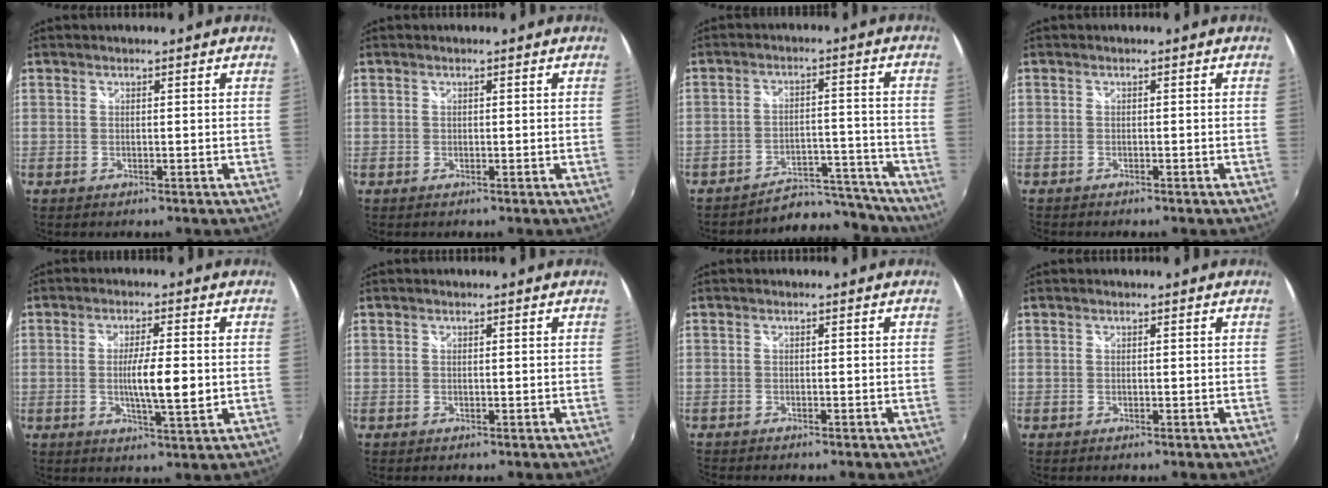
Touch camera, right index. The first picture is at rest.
{"total": 0.0}
{"total": 13.6, "force": [-13.2, 3.3, 1.1], "torque": [-0.009, 0.053, -0.181]}
{"total": 1.2, "force": [-1.2, 0.0, 0.3], "torque": [-0.011, -0.008, -0.020]}
{"total": 7.0, "force": [-0.4, 0.8, 6.9], "torque": [-0.119, -0.006, -0.003]}
{"total": 0.0}
{"total": 1.6, "force": [-1.5, 0.0, 0.4], "torque": [-0.016, -0.010, -0.027]}
{"total": 0.0}